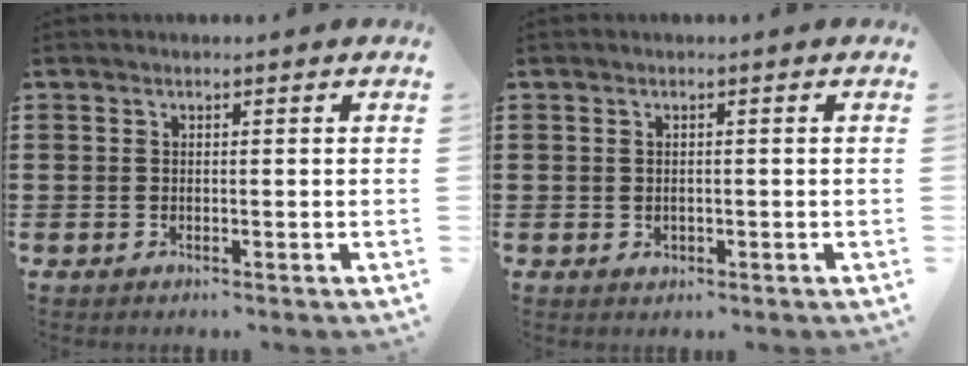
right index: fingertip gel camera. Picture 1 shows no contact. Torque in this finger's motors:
{"motor_torque": [0.30, 1.03, 0.02, 0.00]}